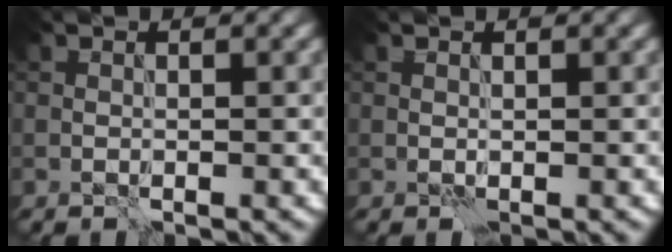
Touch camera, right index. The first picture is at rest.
{"total": 0.0}